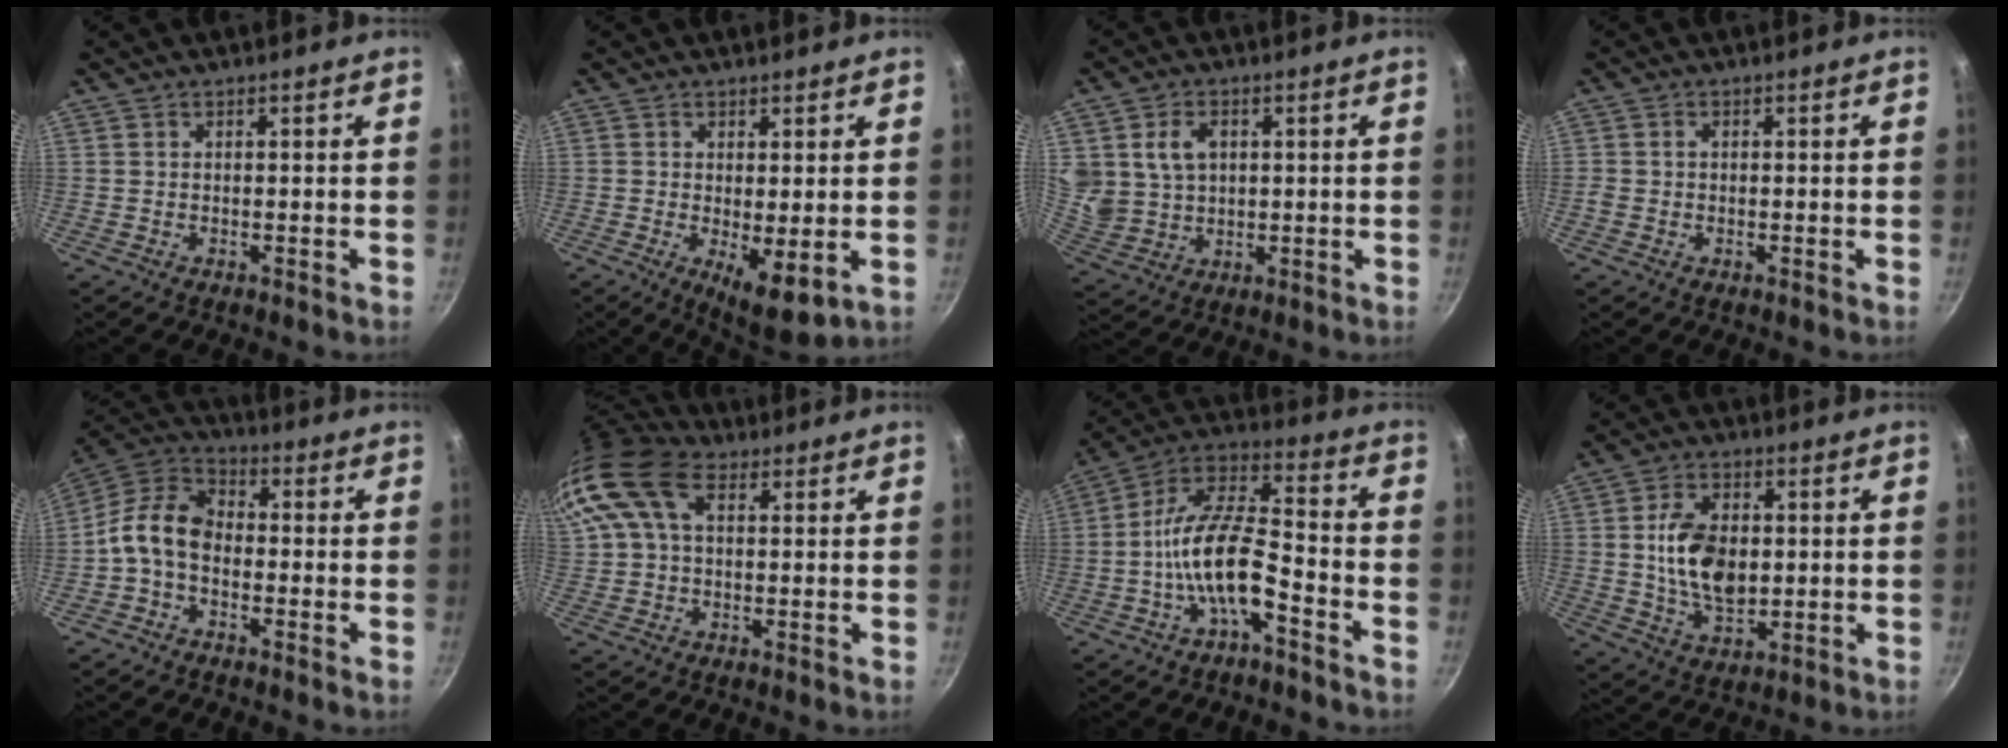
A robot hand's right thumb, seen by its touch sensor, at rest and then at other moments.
{"total": 7.3, "force": [-0.6, 2.7, 6.7], "torque": [-0.089, -0.021, 0.000]}
{"total": 9.5, "force": [2.6, 7.5, 5.1], "torque": [-0.080, -0.011, 0.063]}
{"total": 1.1, "force": [-0.2, 1.0, 0.4], "torque": [-0.008, 0.003, -0.005]}
{"total": 9.6, "force": [-2.1, 6.6, 6.7], "torque": [-0.116, 0.042, -0.064]}
{"total": 15.9, "force": [5.5, 10.0, 11.1], "torque": [-0.225, 0.026, 0.091]}
{"total": 14.2, "force": [-5.4, 5.5, 11.9], "torque": [-0.215, 0.049, -0.112]}
{"total": 12.1, "force": [0.8, 7.7, 9.2], "torque": [-0.145, -0.006, 0.016]}